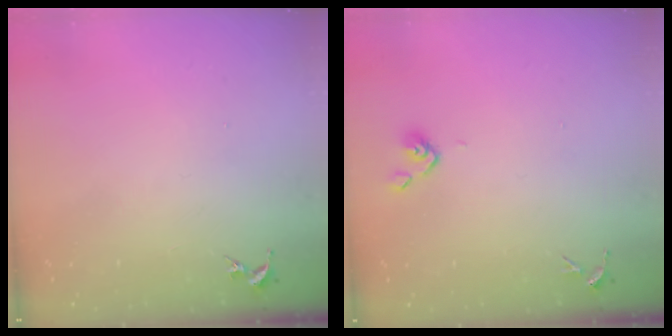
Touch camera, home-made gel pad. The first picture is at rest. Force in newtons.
{"total": 4.3, "press": 4.1, "slide": 1.3}